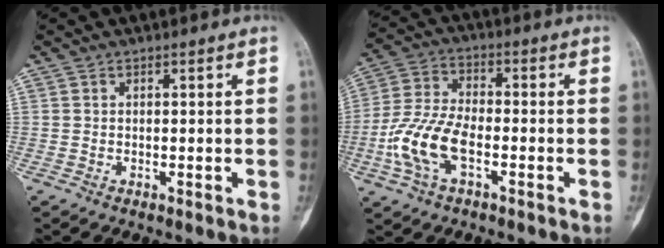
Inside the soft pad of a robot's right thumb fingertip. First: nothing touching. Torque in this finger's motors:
{"motor_torque": [0.74, 0.69, 1.14, -0.25, 0.17]}